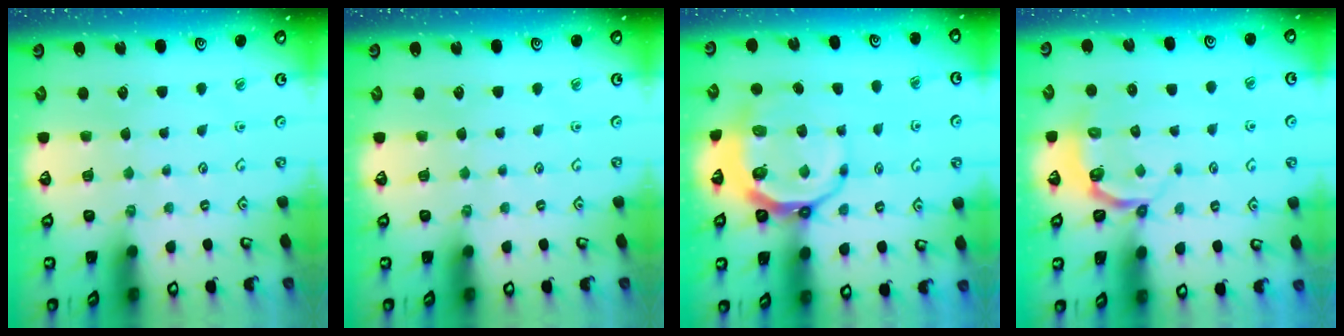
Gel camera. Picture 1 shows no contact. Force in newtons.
{"total": 0.0}
{"total": 8.3, "press": 7.5, "slide": 3.6}
{"total": 3.5, "press": 2.6, "slide": 2.3}